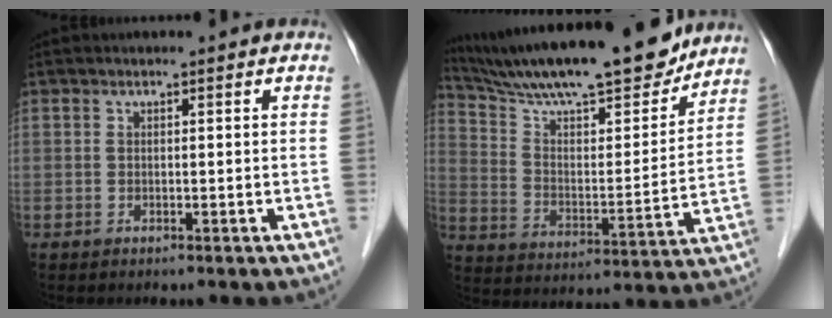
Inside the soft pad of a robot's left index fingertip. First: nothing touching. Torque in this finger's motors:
{"motor_torque": [1.02, -1.04, 0.56, 0.16]}